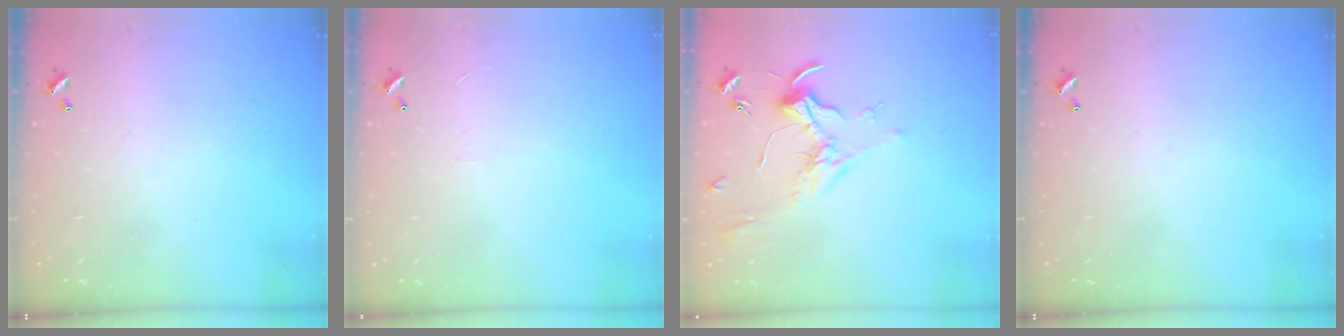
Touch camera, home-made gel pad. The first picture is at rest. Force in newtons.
{"total": 1.3, "press": 1.3, "slide": 0.4}
{"total": 1.9, "press": 1.7, "slide": 0.8}
{"total": 0.0}